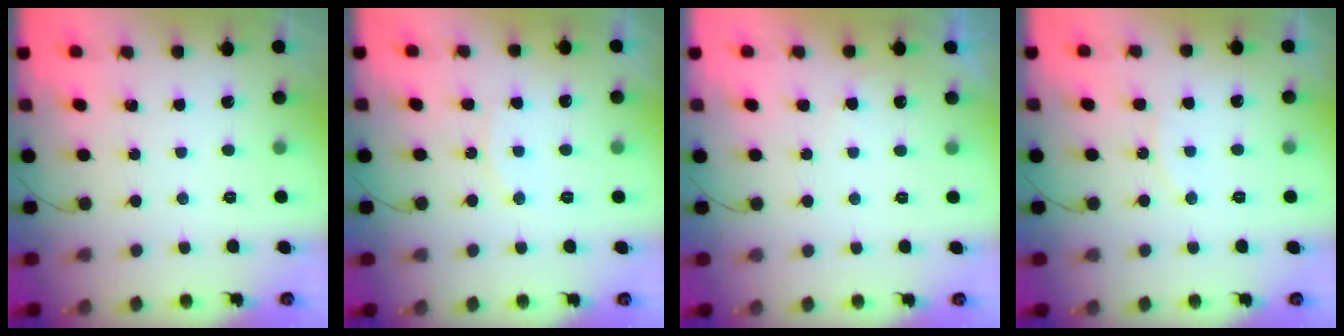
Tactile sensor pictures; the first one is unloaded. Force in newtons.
{"total": 6.8, "press": 6.8, "slide": 0.2}
{"total": 3.0, "press": 3.0, "slide": 0.0}
{"total": 6.0, "press": 6.0, "slide": 0.4}